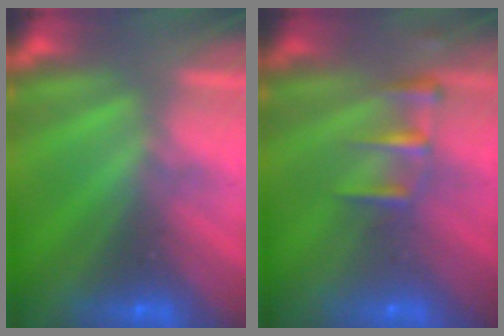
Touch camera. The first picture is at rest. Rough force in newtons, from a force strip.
{"total": 2.4}